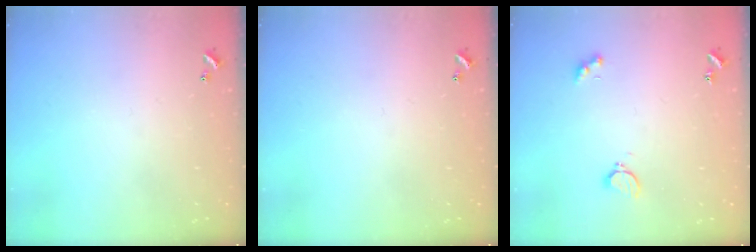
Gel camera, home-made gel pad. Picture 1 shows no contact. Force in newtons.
{"total": 0.0}
{"total": 2.8, "press": 2.8, "slide": 0.6}